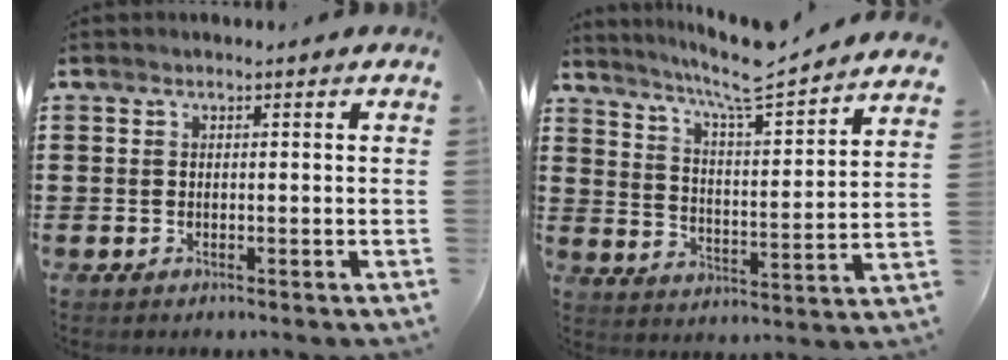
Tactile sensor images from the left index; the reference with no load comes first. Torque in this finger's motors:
{"motor_torque": [0.86, -0.86, 0.66, 0.09]}